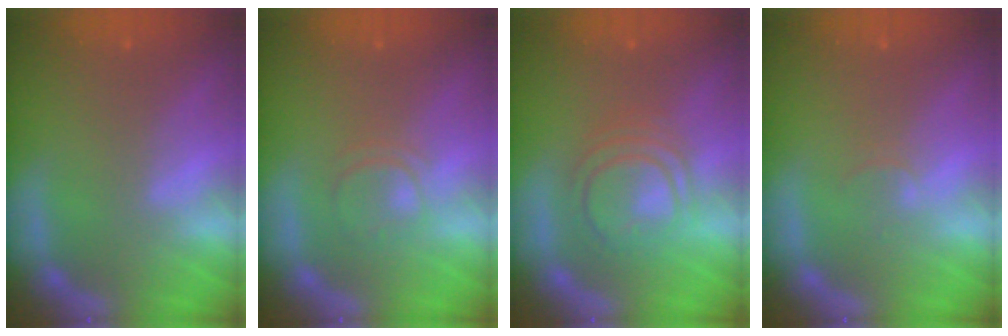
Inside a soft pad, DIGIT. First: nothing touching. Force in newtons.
{"total": 2.4}
{"total": 6.0}
{"total": 1.0}